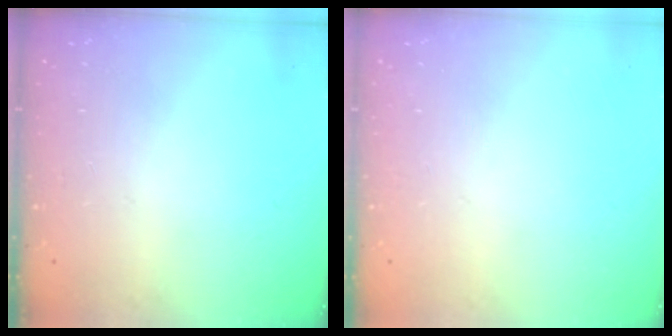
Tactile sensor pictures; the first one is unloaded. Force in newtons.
{"total": 0.0}